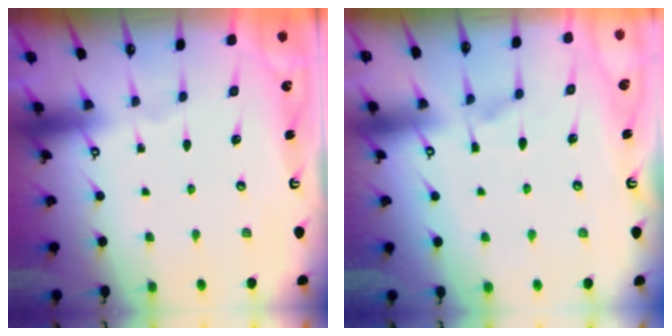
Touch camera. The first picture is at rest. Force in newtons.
{"total": 1.4, "press": 0.2, "slide": 1.4}